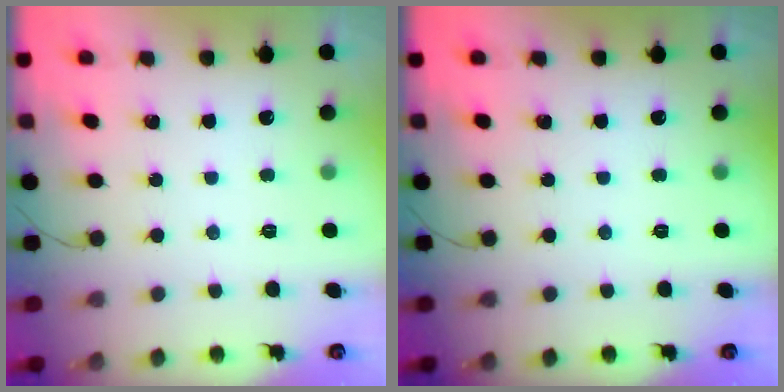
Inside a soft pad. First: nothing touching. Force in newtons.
{"total": 0.0}